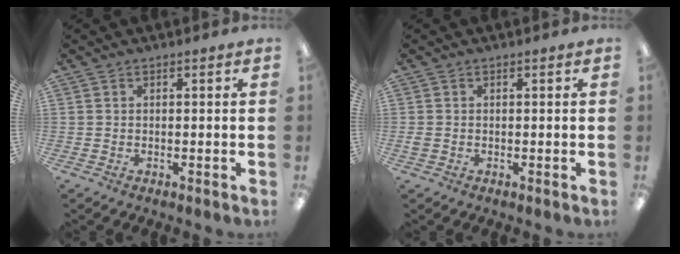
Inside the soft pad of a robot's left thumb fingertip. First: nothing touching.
{"total": 0.9, "force": [0.0, 0.7, 0.6], "torque": [-0.010, 0.005, -0.002]}